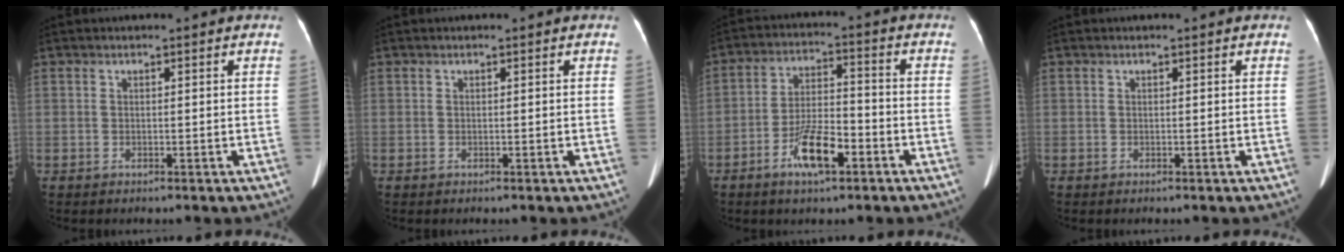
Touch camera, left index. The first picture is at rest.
{"total": 0.0}
{"total": 8.4, "force": [-4.4, 2.4, 6.7], "torque": [-0.135, 0.000, -0.078]}
{"total": 0.0}